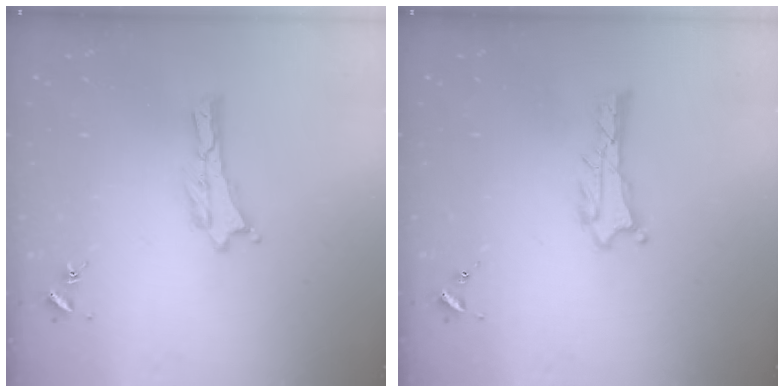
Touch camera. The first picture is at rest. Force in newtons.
{"total": 0.9, "press": 0.8, "slide": 0.1}